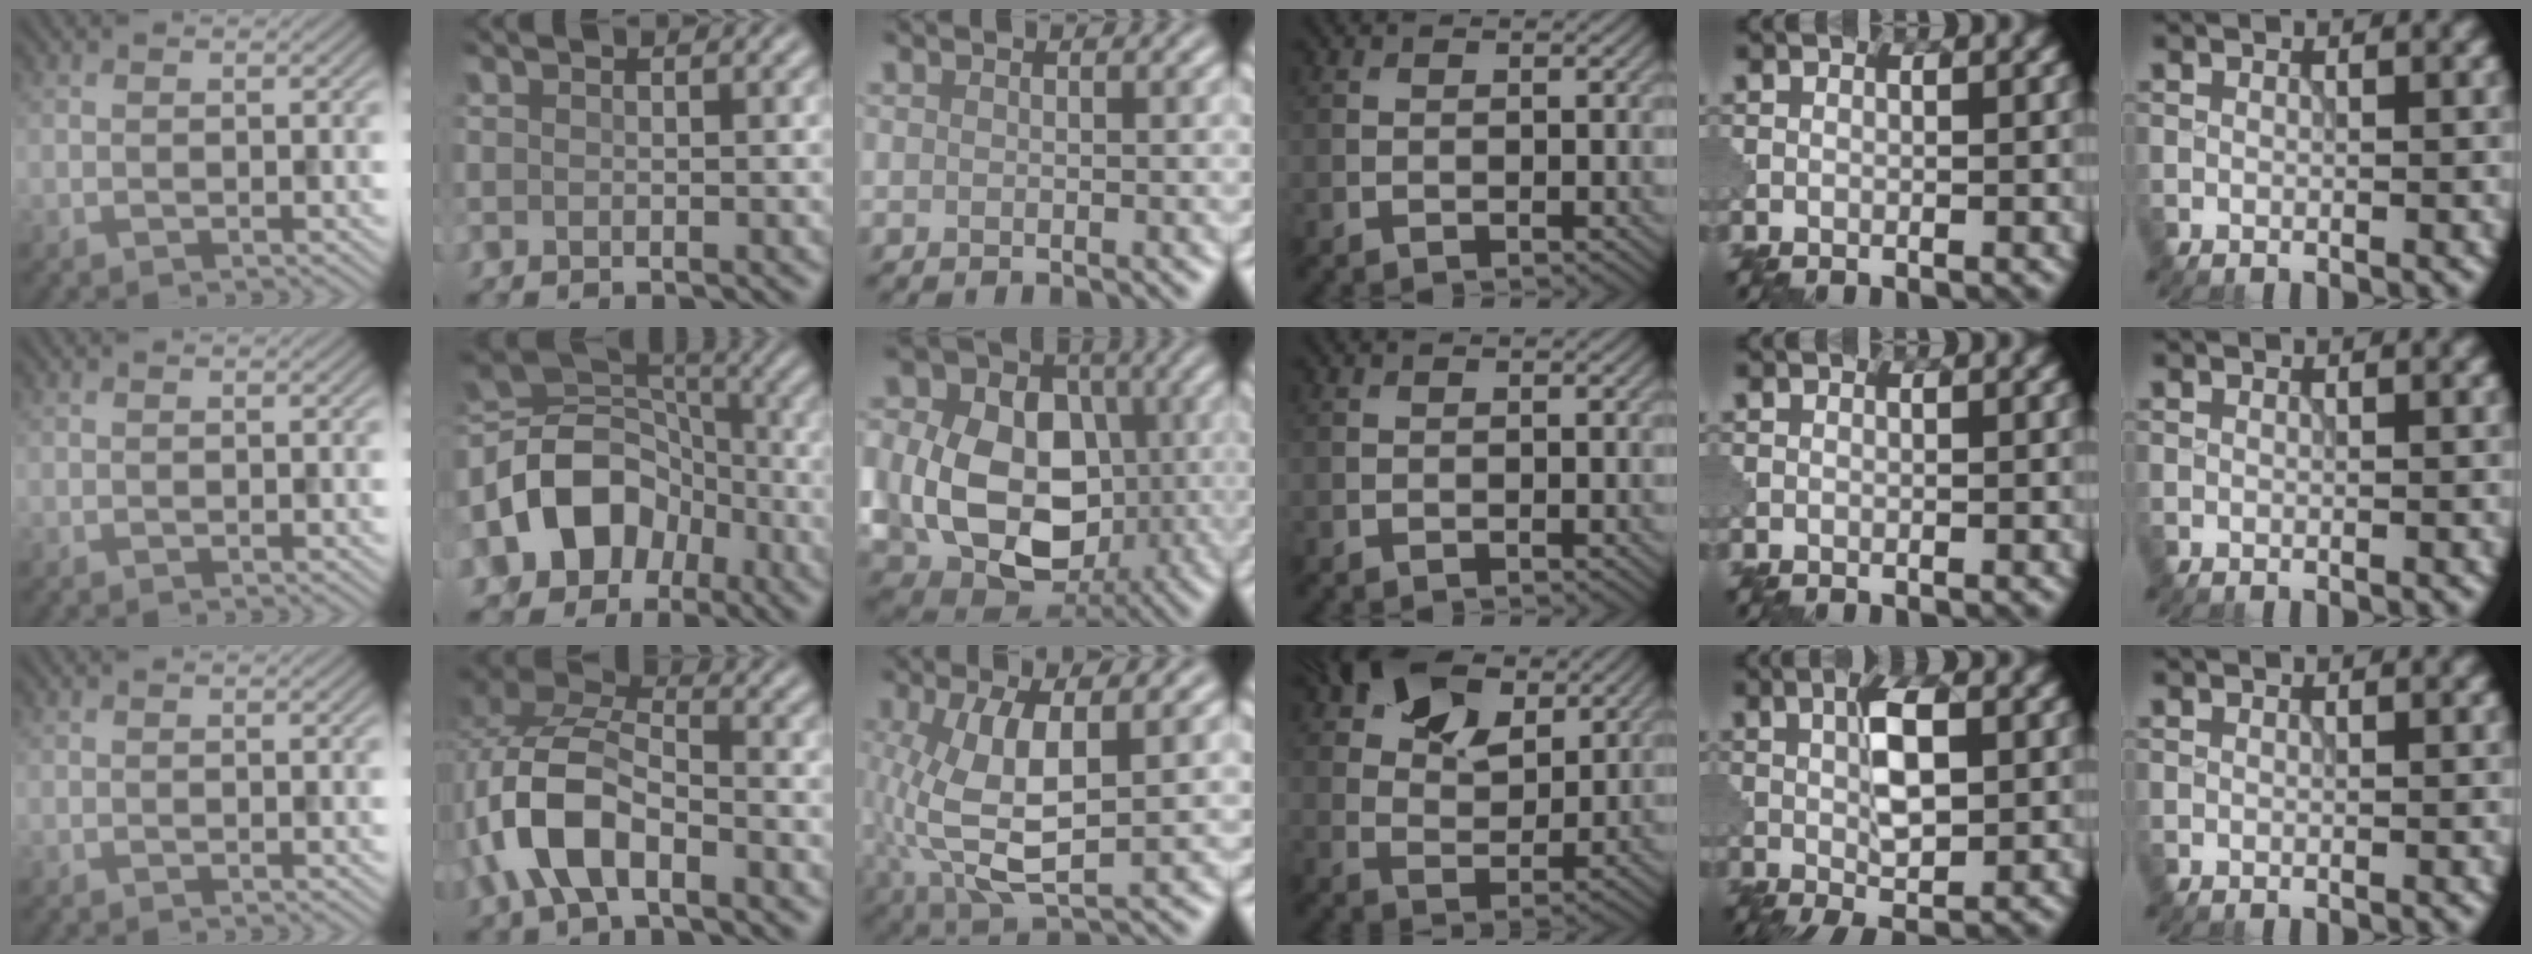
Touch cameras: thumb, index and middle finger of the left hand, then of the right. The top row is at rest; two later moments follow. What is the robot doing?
{"motion": "disassemble", "object": "puzzle pieces"}